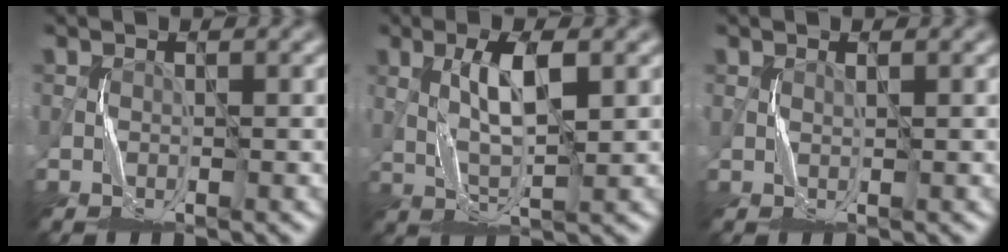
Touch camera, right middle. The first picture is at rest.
{"total": 3.5, "force": [1.1, 0.7, 3.3], "torque": [-0.073, -0.001, 0.027]}
{"total": 0.6, "force": [0.5, -0.2, -0.2], "torque": [-0.002, -0.001, 0.012]}